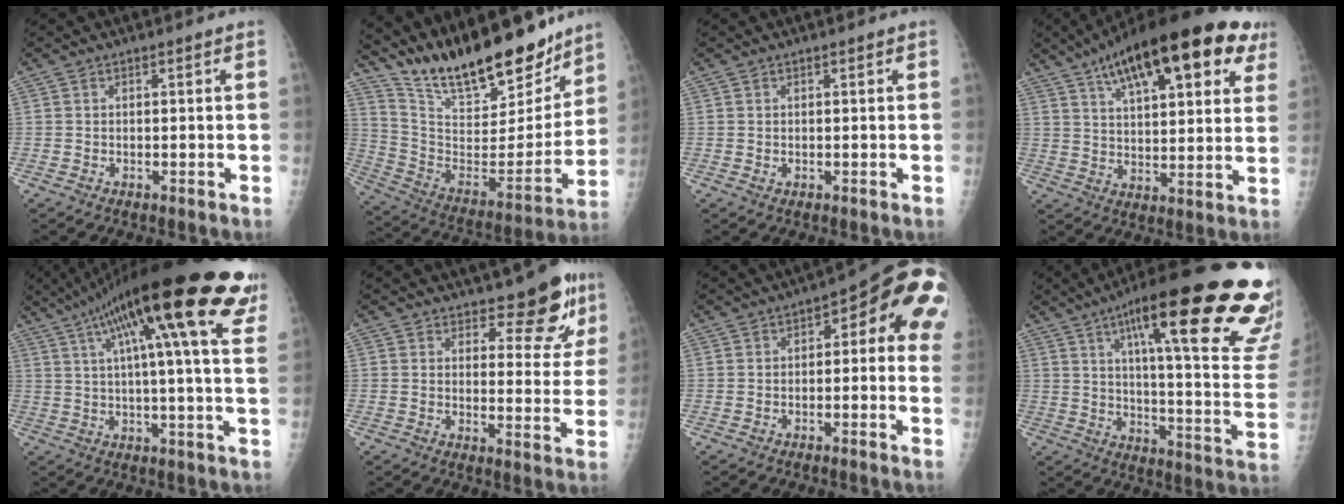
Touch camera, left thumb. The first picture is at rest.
{"total": 25.7, "force": [20.8, 8.0, 12.9], "torque": [-0.179, -0.095, 0.347]}
{"total": 0.6, "force": [0.4, 0.4, 0.2], "torque": [0.001, -0.002, 0.004]}
{"total": 25.2, "force": [13.5, 9.3, 19.2], "torque": [-0.268, -0.004, 0.198]}
{"total": 26.2, "force": [13.8, 4.5, 21.9], "torque": [-0.335, 0.009, 0.191]}
{"total": 9.1, "force": [6.8, 3.8, 4.6], "torque": [-0.025, -0.051, 0.088]}
{"total": 11.5, "force": [2.4, 4.7, 10.3], "torque": [-0.085, 0.026, 0.015]}
{"total": 31.4, "force": [18.8, 5.4, 24.6], "torque": [-0.282, -0.060, 0.266]}